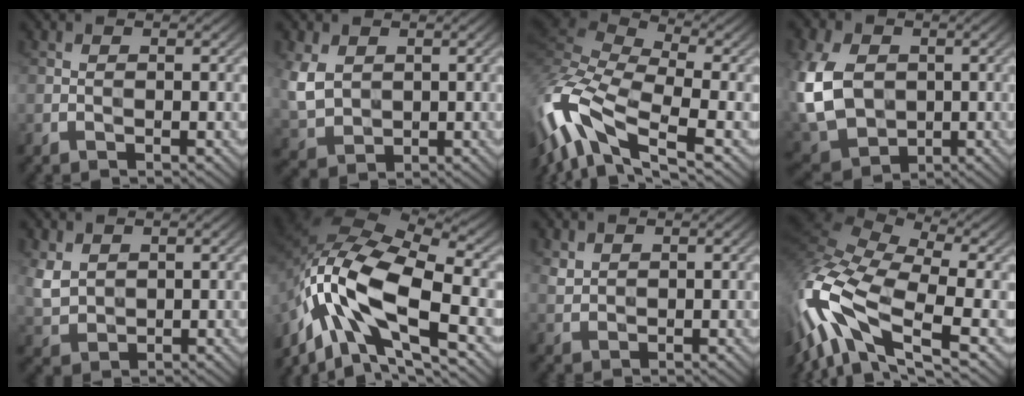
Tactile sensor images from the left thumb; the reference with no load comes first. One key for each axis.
{"total": 6.2, "fx": 1.5, "fy": 4.6, "fz": 3.8, "tx": -0.111, "ty": -0.005, "tz": 0.034}
{"total": 15.5, "fx": -6.5, "fy": 6.4, "fz": 12.5, "tx": -0.319, "ty": -0.001, "tz": -0.129}
{"total": 13.4, "fx": 0.2, "fy": 10.0, "fz": 8.9, "tx": -0.254, "ty": -0.014, "tz": 0.000}
{"total": 4.1, "fx": 1.6, "fy": 3.1, "fz": 2.2, "tx": -0.067, "ty": -0.004, "tz": 0.038}
{"total": 16.6, "fx": -6.4, "fy": 7.4, "fz": 13.4, "tx": -0.287, "ty": -0.012, "tz": -0.128}
{"total": 1.6, "fx": 1.1, "fy": 1.0, "fz": 0.6, "tx": -0.018, "ty": -0.002, "tz": 0.026}
{"total": 16.9, "fx": -3.9, "fy": 7.4, "fz": 14.7, "tx": -0.368, "ty": -0.010, "tz": -0.068}